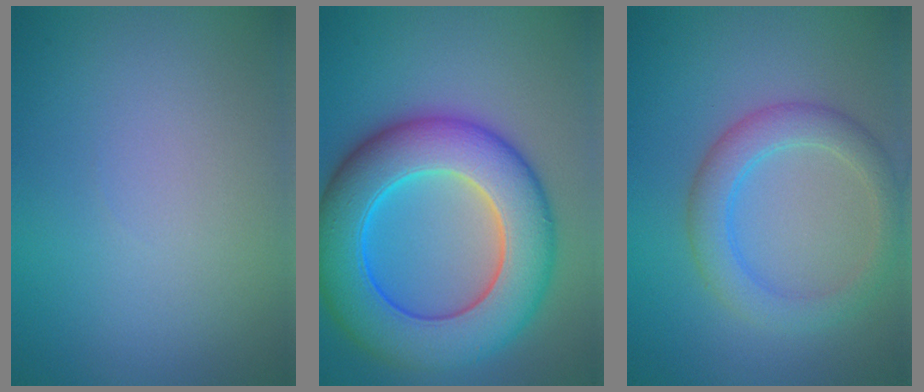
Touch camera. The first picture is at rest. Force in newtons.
{"total": 11.8, "press": 11.8, "slide": 0.4}
{"total": 3.8, "press": 3.8, "slide": 0.2}